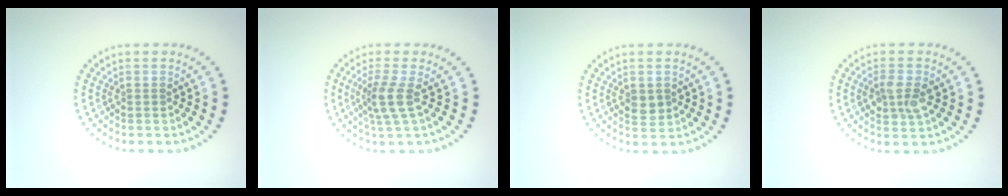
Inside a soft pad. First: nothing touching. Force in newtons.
{"total": 2.7, "press": 2.0, "slide": 1.8}
{"total": 1.7, "press": 1.7, "slide": 0.1}
{"total": 2.5, "press": 2.5, "slide": 0.2}